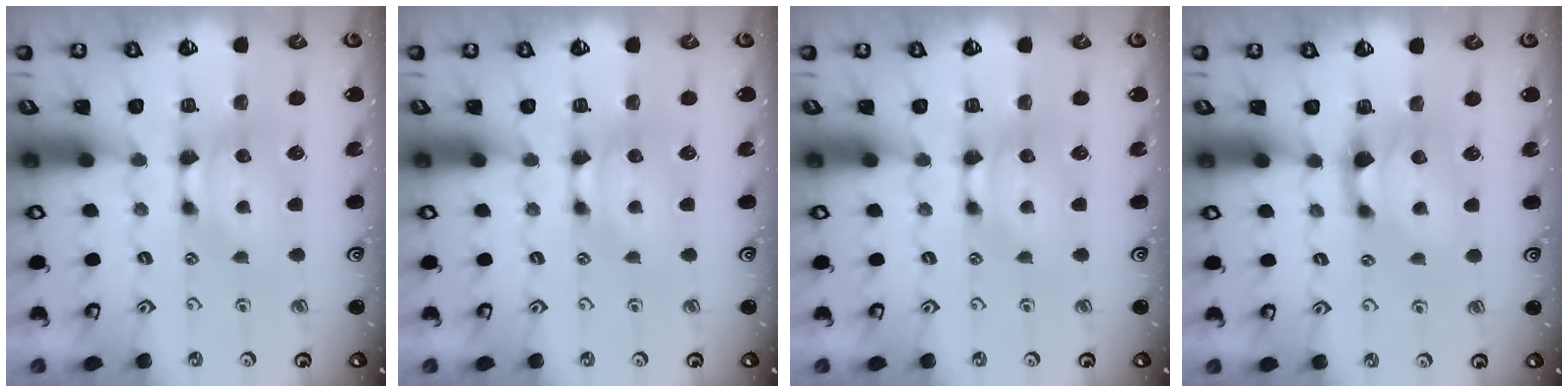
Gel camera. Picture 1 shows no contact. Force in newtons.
{"total": 0.0}
{"total": 0.0}
{"total": 1.2, "press": 0.3, "slide": 1.2}